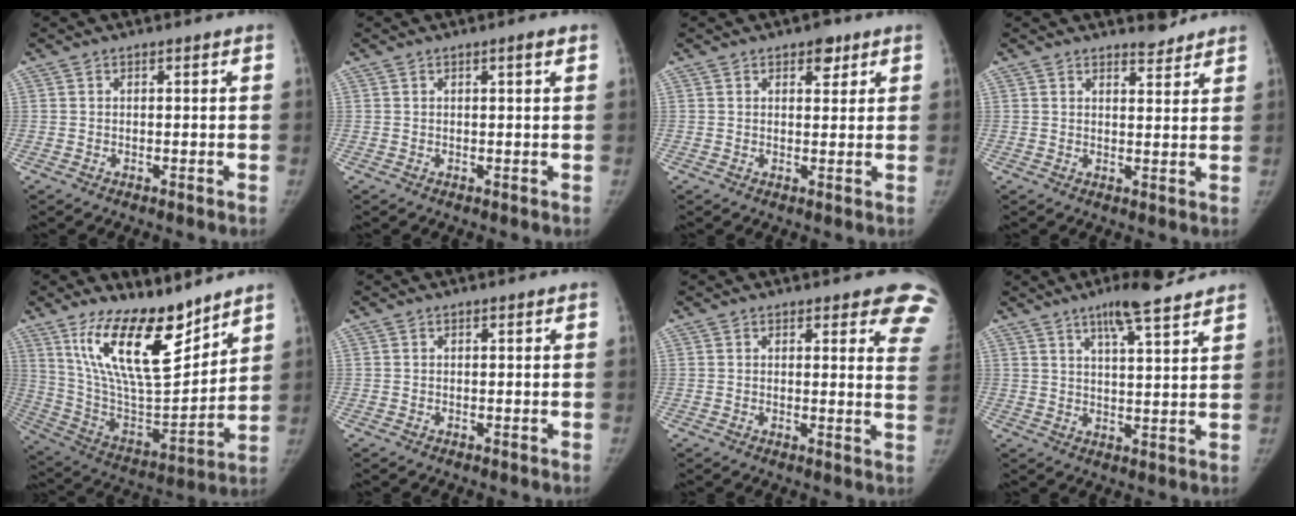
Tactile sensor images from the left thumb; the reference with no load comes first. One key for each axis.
{"total": 1.5, "fx": 0.8, "fy": 0.0, "fz": 1.3, "tx": -0.020, "ty": -0.002, "tz": 0.011}
{"total": 3.4, "fx": 2.0, "fy": 1.9, "fz": 1.9, "tx": -0.007, "ty": -0.008, "tz": 0.026}
{"total": 3.5, "fx": 3.2, "fy": 0.9, "fz": 0.9, "tx": 0.001, "ty": -0.027, "tz": 0.046}
{"total": 20.3, "fx": 13.4, "fy": 7.3, "fz": 13.4, "tx": -0.194, "ty": -0.087, "tz": 0.253}
{"total": 0.0}
{"total": 8.9, "fx": 7.1, "fy": 2.8, "fz": 4.7, "tx": -0.014, "ty": -0.036, "tz": 0.052}
{"total": 9.7, "fx": 7.1, "fy": 1.4, "fz": 6.4, "tx": -0.093, "ty": -0.033, "tz": 0.110}